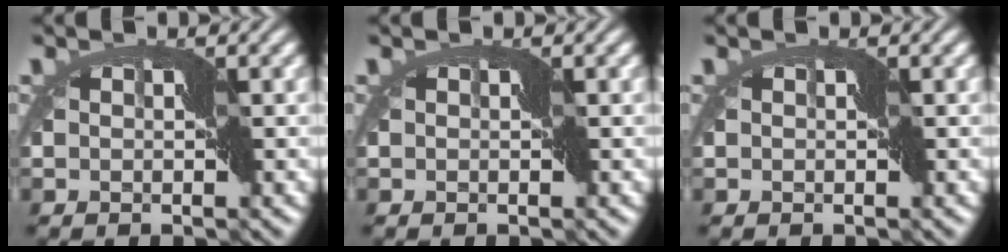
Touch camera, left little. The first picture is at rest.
{"total": 0.0}
{"total": 0.0}